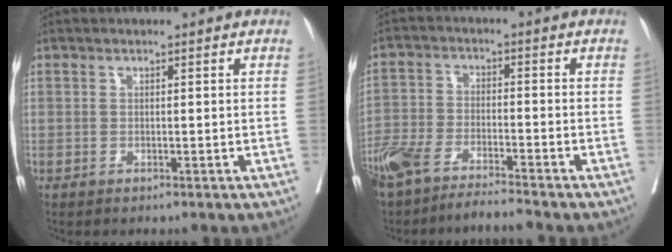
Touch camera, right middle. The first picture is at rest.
{"total": 8.4, "force": [-7.4, 0.7, 4.0], "torque": [-0.075, -0.010, -0.136]}